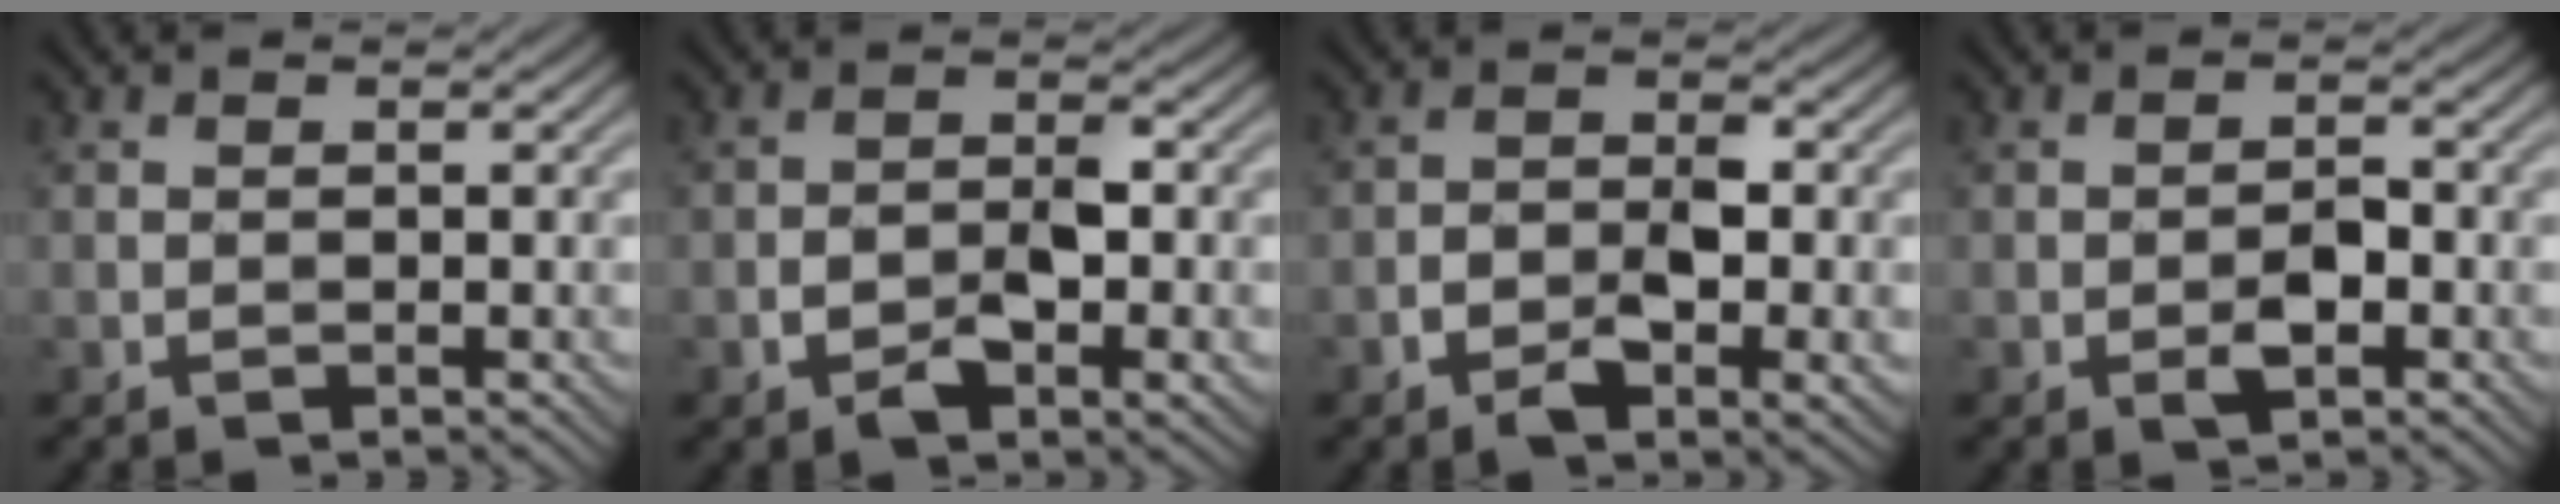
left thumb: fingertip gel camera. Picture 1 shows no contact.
{"total": 5.6, "force": [-2.1, 2.8, 4.3], "torque": [-0.070, 0.003, -0.038]}
{"total": 6.2, "force": [-2.5, 3.1, 4.7], "torque": [-0.074, 0.001, -0.045]}
{"total": 2.9, "force": [-1.2, 1.4, 2.3], "torque": [-0.035, 0.002, -0.023]}